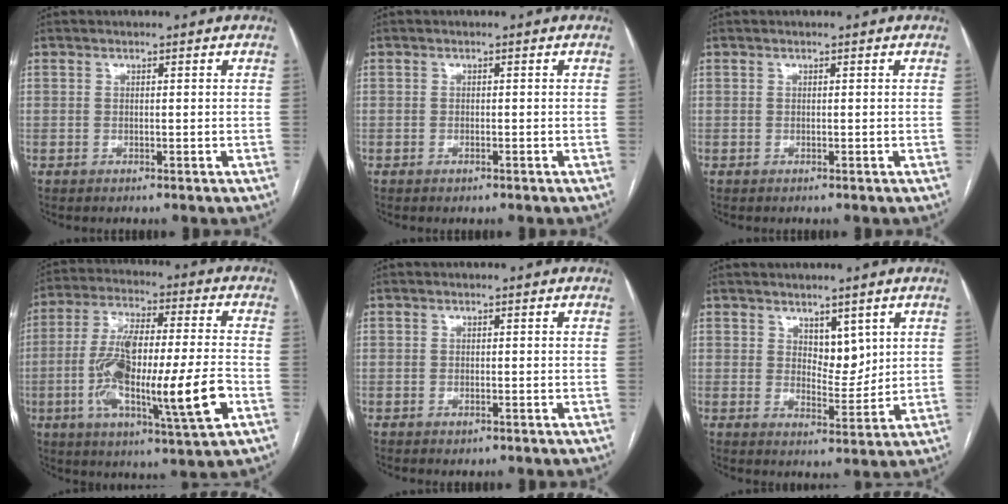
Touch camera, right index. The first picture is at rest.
{"total": 0.5, "force": [-0.4, 0.2, 0.3], "torque": [-0.007, -0.001, -0.003]}
{"total": 0.0}
{"total": 19.5, "force": [-4.8, 2.4, 18.7], "torque": [-0.327, -0.007, -0.079]}
{"total": 0.8, "force": [-0.5, 0.4, 0.5], "torque": [-0.008, -0.002, -0.002]}
{"total": 4.5, "force": [2.3, 2.3, 3.0], "torque": [-0.045, -0.007, 0.045]}